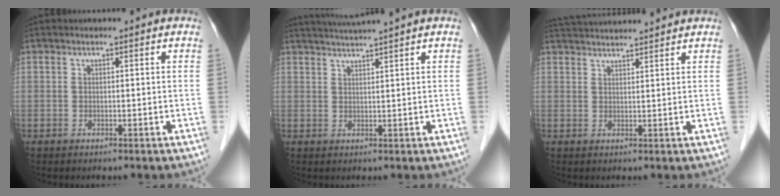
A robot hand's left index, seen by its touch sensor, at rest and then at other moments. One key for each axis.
{"total": 4.6, "fx": 4.1, "fy": -1.6, "fz": 1.3, "tx": -0.022, "ty": 0.006, "tz": 0.069}
{"total": 9.0, "fx": 8.7, "fy": 0.0, "fz": 2.4, "tx": -0.048, "ty": 0.032, "tz": 0.132}